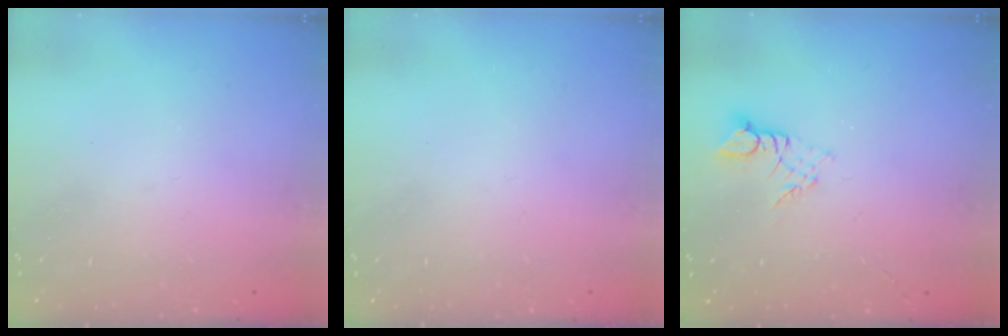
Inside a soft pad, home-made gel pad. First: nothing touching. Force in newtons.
{"total": 0.0}
{"total": 2.7, "press": 2.7, "slide": 0.3}